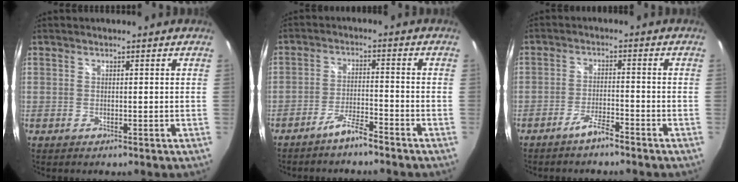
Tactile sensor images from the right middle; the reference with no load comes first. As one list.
[{"total": 4.5, "force": [-3.9, 0.2, 2.2], "torque": [-0.060, 0.005, -0.069]}, {"total": 3.7, "force": [-3.1, 0.4, 1.9], "torque": [-0.054, 0.003, -0.057]}]